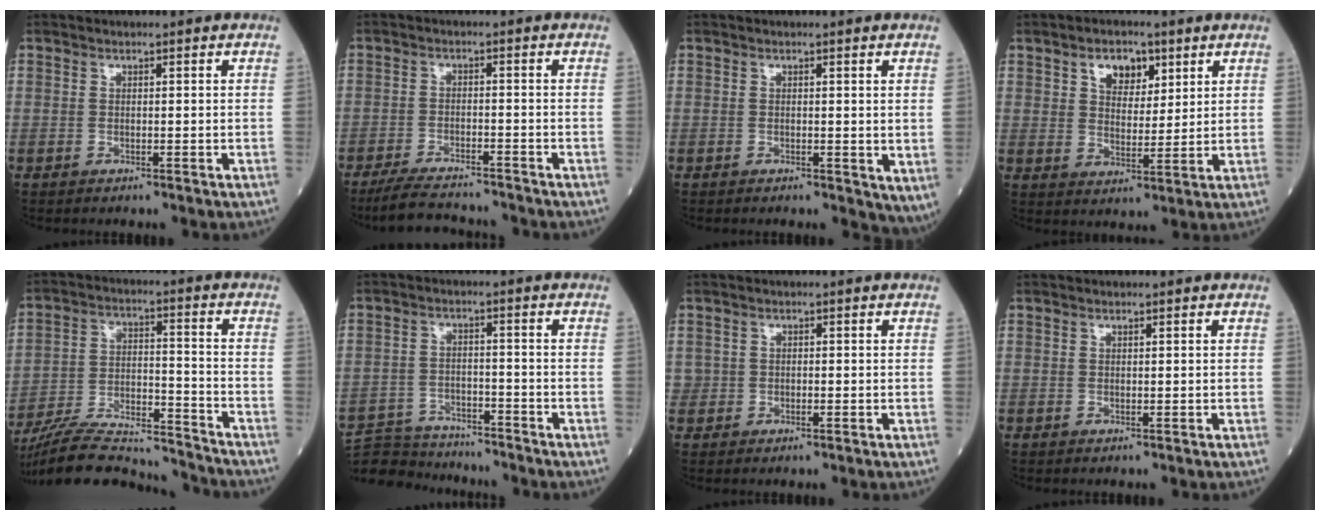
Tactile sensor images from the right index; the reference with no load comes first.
{"total": 8.0, "force": [-7.4, 1.0, 2.8], "torque": [-0.050, -0.012, -0.123]}
{"total": 2.5, "force": [-0.1, 1.7, 1.8], "torque": [-0.021, -0.002, -0.001]}
{"total": 5.9, "force": [3.1, 3.4, 3.6], "torque": [-0.057, 0.008, 0.054]}
{"total": 15.7, "force": [-14.9, 2.0, 4.3], "torque": [-0.082, 0.012, -0.237]}
{"total": 10.1, "force": [-9.7, 2.4, 1.2], "torque": [-0.019, 0.012, -0.156]}
{"total": 1.2, "force": [-0.1, 1.1, 0.3], "torque": [-0.003, 0.003, 0.001]}
{"total": 0.0}